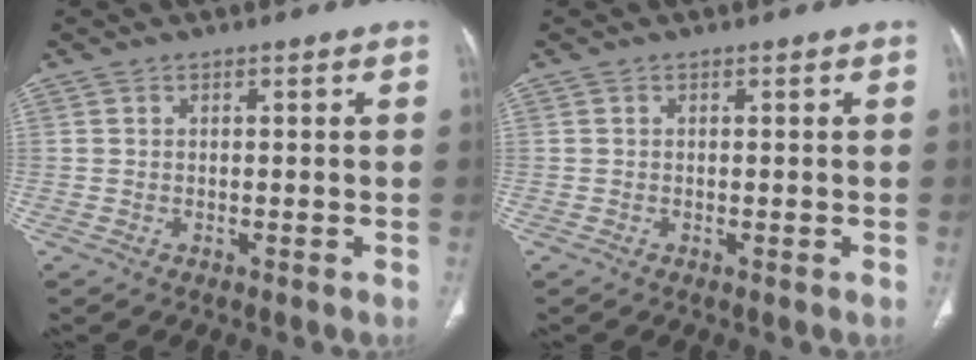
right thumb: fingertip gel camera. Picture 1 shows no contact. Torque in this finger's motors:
{"motor_torque": [-0.25, -0.44, -0.14, 0.00, 0.02]}